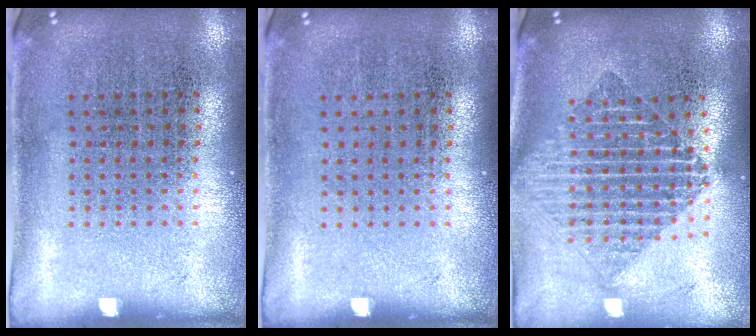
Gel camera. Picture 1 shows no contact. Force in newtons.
{"total": 0.0}
{"total": 1.9, "press": 1.6, "slide": 1.1}